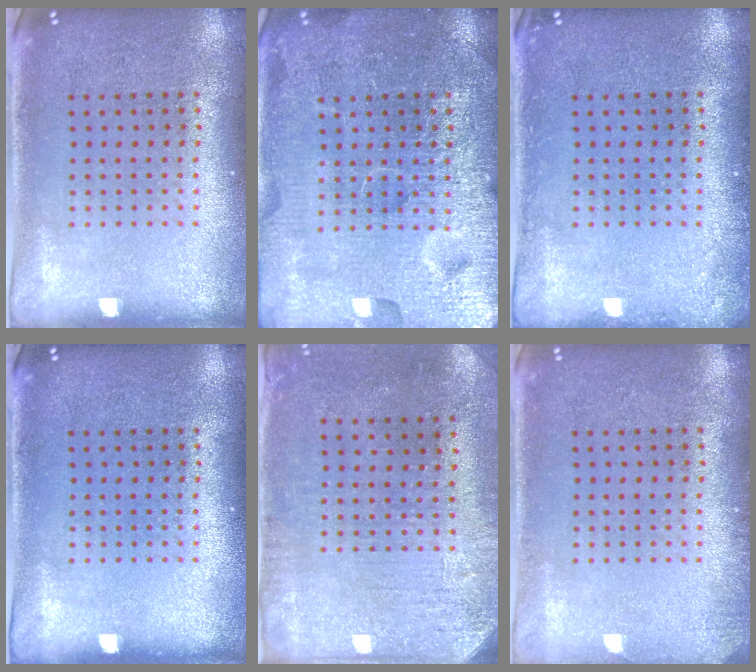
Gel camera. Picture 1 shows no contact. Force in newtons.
{"total": 6.9, "press": 6.8, "slide": 0.8}
{"total": 1.1, "press": 1.1, "slide": 0.1}
{"total": 0.0}
{"total": 3.1, "press": 2.5, "slide": 1.8}
{"total": 1.0, "press": 1.0, "slide": 0.1}